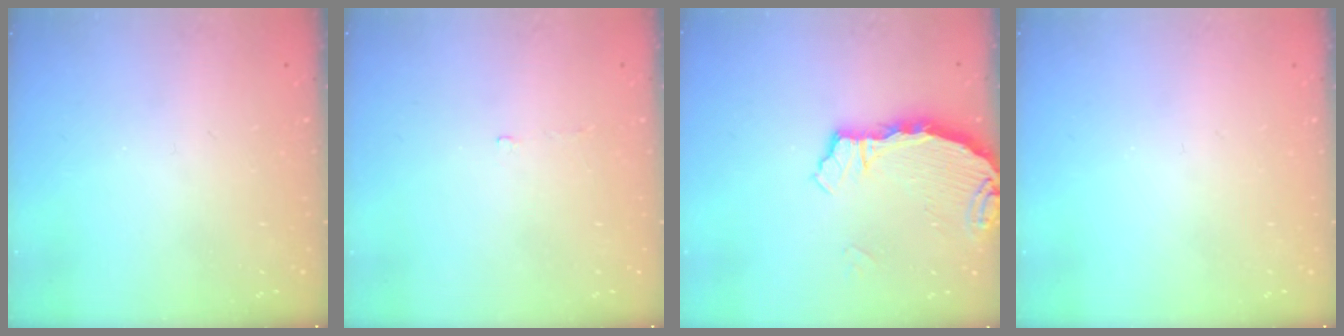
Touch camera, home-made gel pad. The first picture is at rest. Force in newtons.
{"total": 1.6, "press": 1.5, "slide": 0.3}
{"total": 3.3, "press": 3.3, "slide": 0.2}
{"total": 0.0}